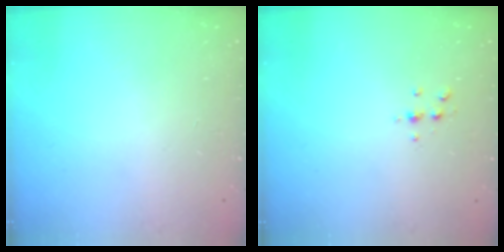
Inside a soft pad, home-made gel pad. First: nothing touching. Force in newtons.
{"total": 5.3, "press": 5.2, "slide": 1.0}